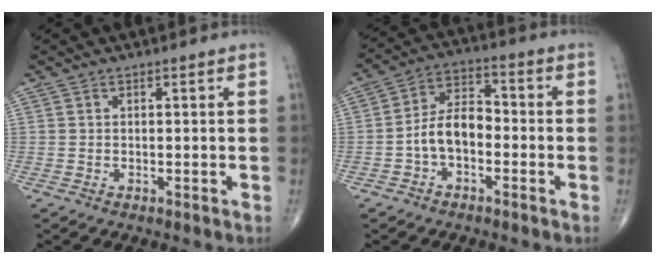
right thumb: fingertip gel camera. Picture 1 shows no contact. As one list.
[{"total": 8.2, "force": [-2.1, 4.9, 6.2], "torque": [-0.101, 0.038, -0.051]}]